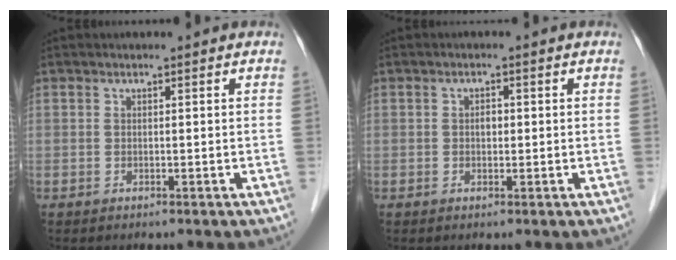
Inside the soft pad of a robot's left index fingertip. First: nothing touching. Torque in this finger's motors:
{"motor_torque": [0.03, 0.03, 0.02, 0.00]}